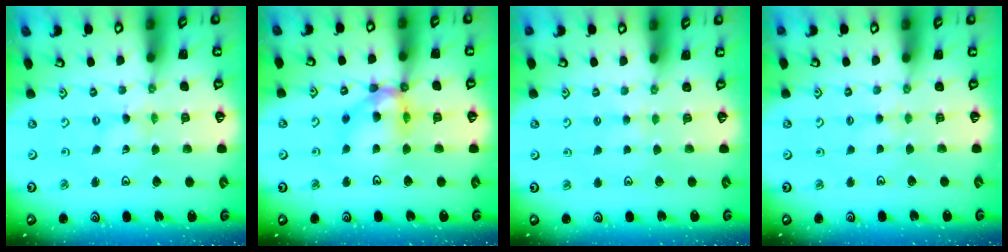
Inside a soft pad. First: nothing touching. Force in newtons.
{"total": 13.3, "press": 13.2, "slide": 1.6}
{"total": 1.9, "press": 1.9, "slide": 0.4}
{"total": 2.4, "press": 2.4, "slide": 0.5}